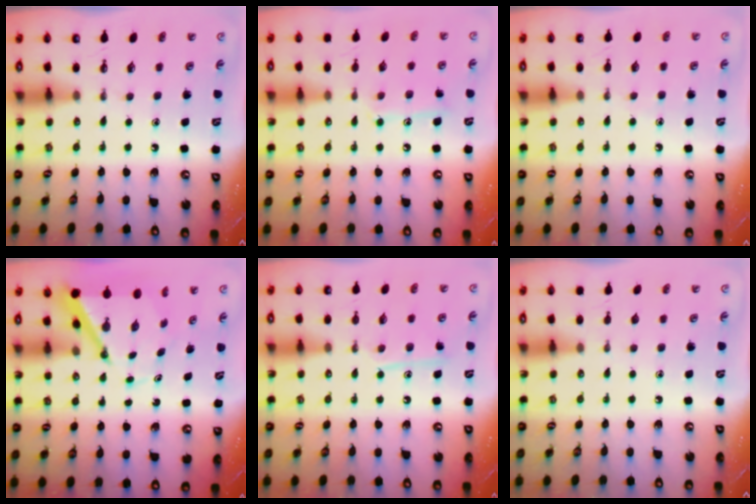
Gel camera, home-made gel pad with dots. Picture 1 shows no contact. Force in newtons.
{"total": 8.9, "press": 8.8, "slide": 0.6}
{"total": 3.4, "press": 3.3, "slide": 0.4}
{"total": 6.7, "press": 6.6, "slide": 0.5}
{"total": 9.1, "press": 9.1, "slide": 0.7}
{"total": 0.0}